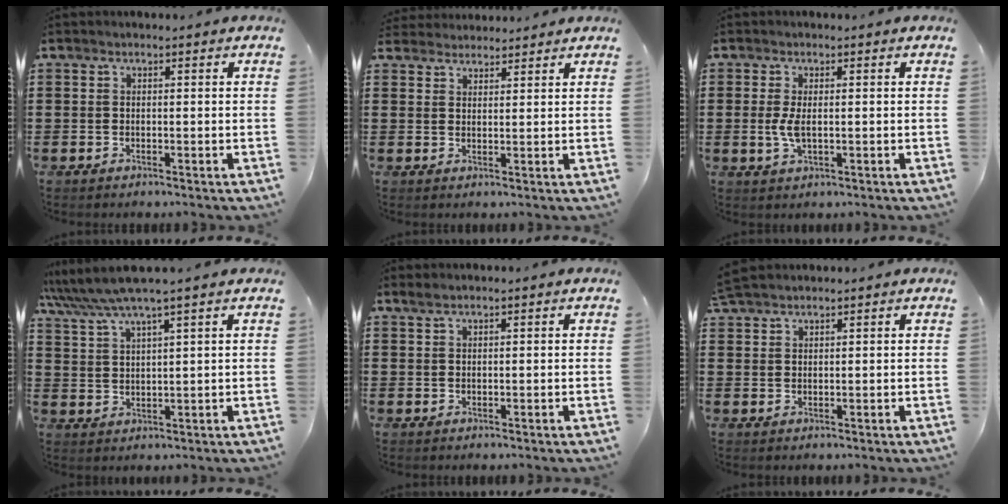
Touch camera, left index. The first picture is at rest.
{"total": 2.3, "force": [2.3, 0.2, -0.5], "torque": [0.001, -0.003, 0.044]}
{"total": 2.8, "force": [-0.1, 1.1, 2.6], "torque": [-0.071, -0.007, -0.009]}
{"total": 5.1, "force": [4.1, -0.2, 3.1], "torque": [-0.072, -0.012, 0.070]}
{"total": 0.8, "force": [0.7, 0.0, 0.5], "torque": [-0.011, 0.001, 0.012]}
{"total": 2.4, "force": [2.2, 0.4, 0.7], "torque": [-0.018, 0.003, 0.045]}